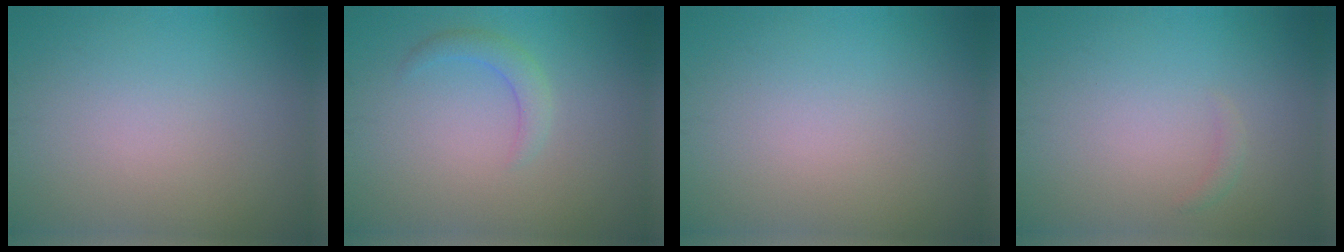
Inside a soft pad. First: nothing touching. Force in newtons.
{"total": 1.7, "press": 1.7, "slide": 0.1}
{"total": 0.0}
{"total": 0.7, "press": 0.7, "slide": 0.0}